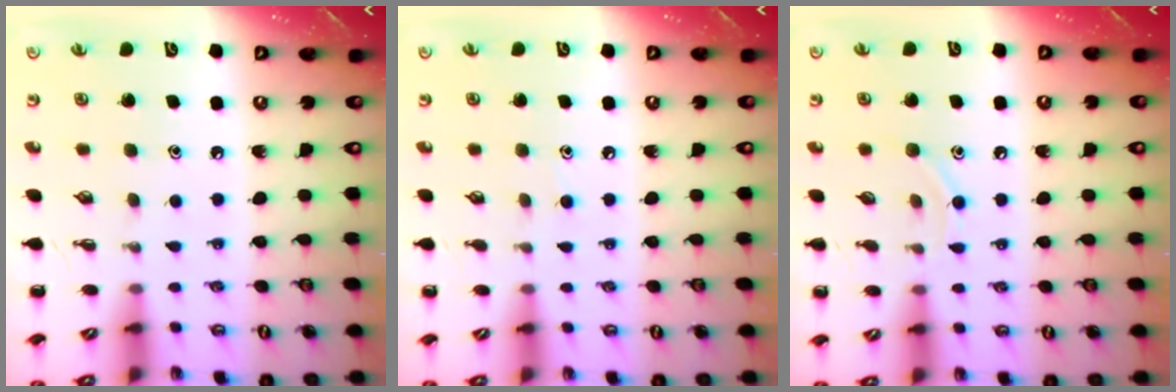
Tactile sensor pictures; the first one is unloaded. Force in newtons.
{"total": 4.1, "press": 3.7, "slide": 1.7}
{"total": 5.5, "press": 5.3, "slide": 1.3}